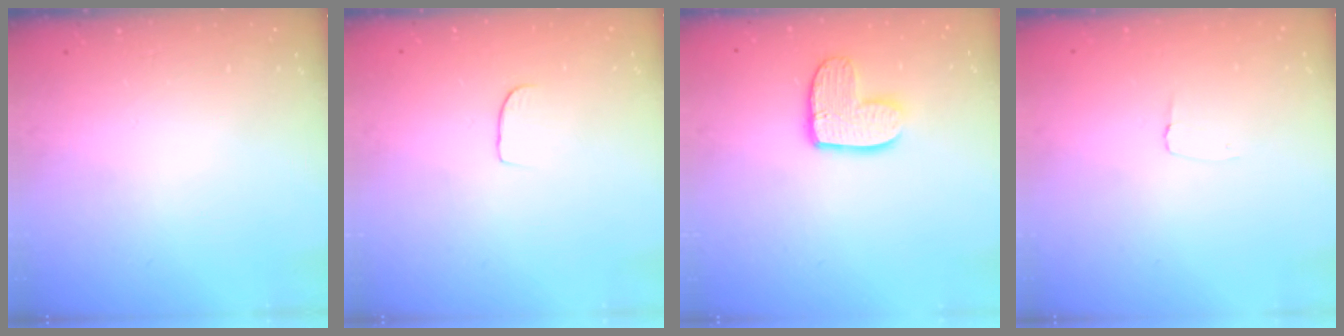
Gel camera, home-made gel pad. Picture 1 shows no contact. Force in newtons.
{"total": 3.2, "press": 3.1, "slide": 0.3}
{"total": 10.7, "press": 10.7, "slide": 0.8}
{"total": 2.6, "press": 2.6, "slide": 0.2}